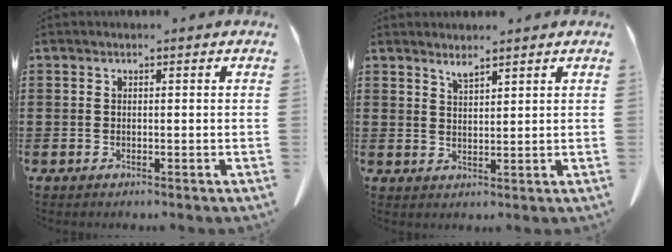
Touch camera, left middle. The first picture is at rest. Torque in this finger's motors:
{"motor_torque": [-0.08, -0.11, 0.01, 0.00]}